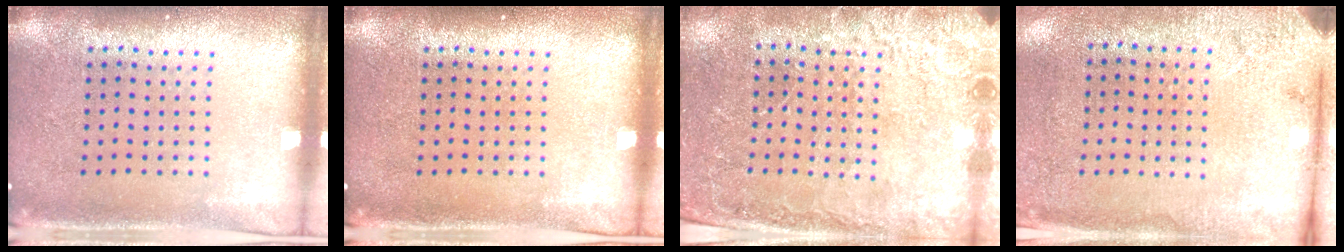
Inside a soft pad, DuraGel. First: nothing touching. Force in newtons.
{"total": 0.0}
{"total": 2.6, "press": 2.6, "slide": 0.3}
{"total": 2.7, "press": 2.2, "slide": 1.5}